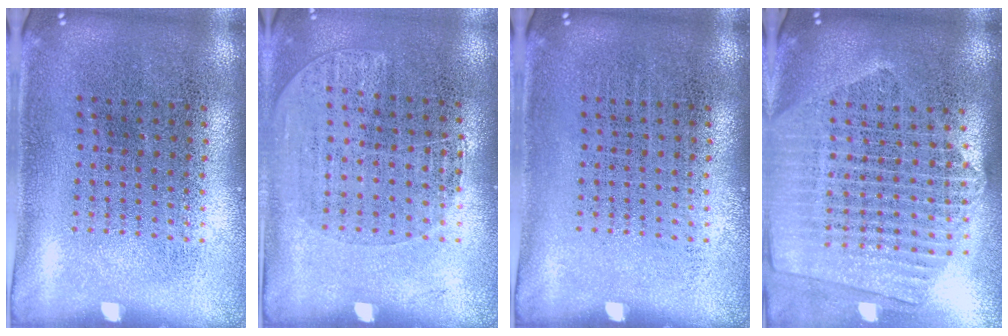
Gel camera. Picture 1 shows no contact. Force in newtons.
{"total": 1.1, "press": 1.0, "slide": 0.6}
{"total": 0.0}
{"total": 2.3, "press": 2.0, "slide": 1.1}